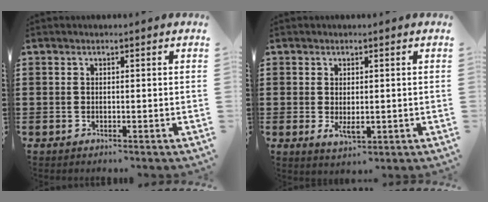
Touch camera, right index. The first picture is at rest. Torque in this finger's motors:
{"motor_torque": [2.14, 0.00, 0.26, 0.07]}